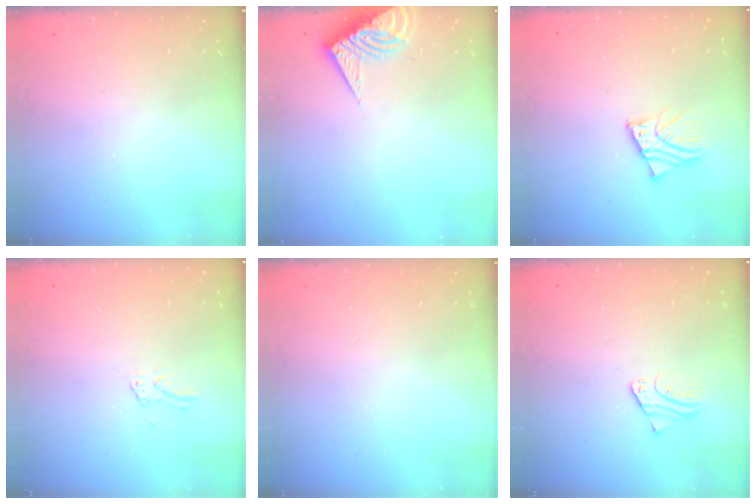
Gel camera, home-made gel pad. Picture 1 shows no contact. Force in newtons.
{"total": 8.0, "press": 7.9, "slide": 0.8}
{"total": 5.1, "press": 5.1, "slide": 0.7}
{"total": 1.9, "press": 1.9, "slide": 0.1}
{"total": 0.0}
{"total": 1.9, "press": 1.9, "slide": 0.3}